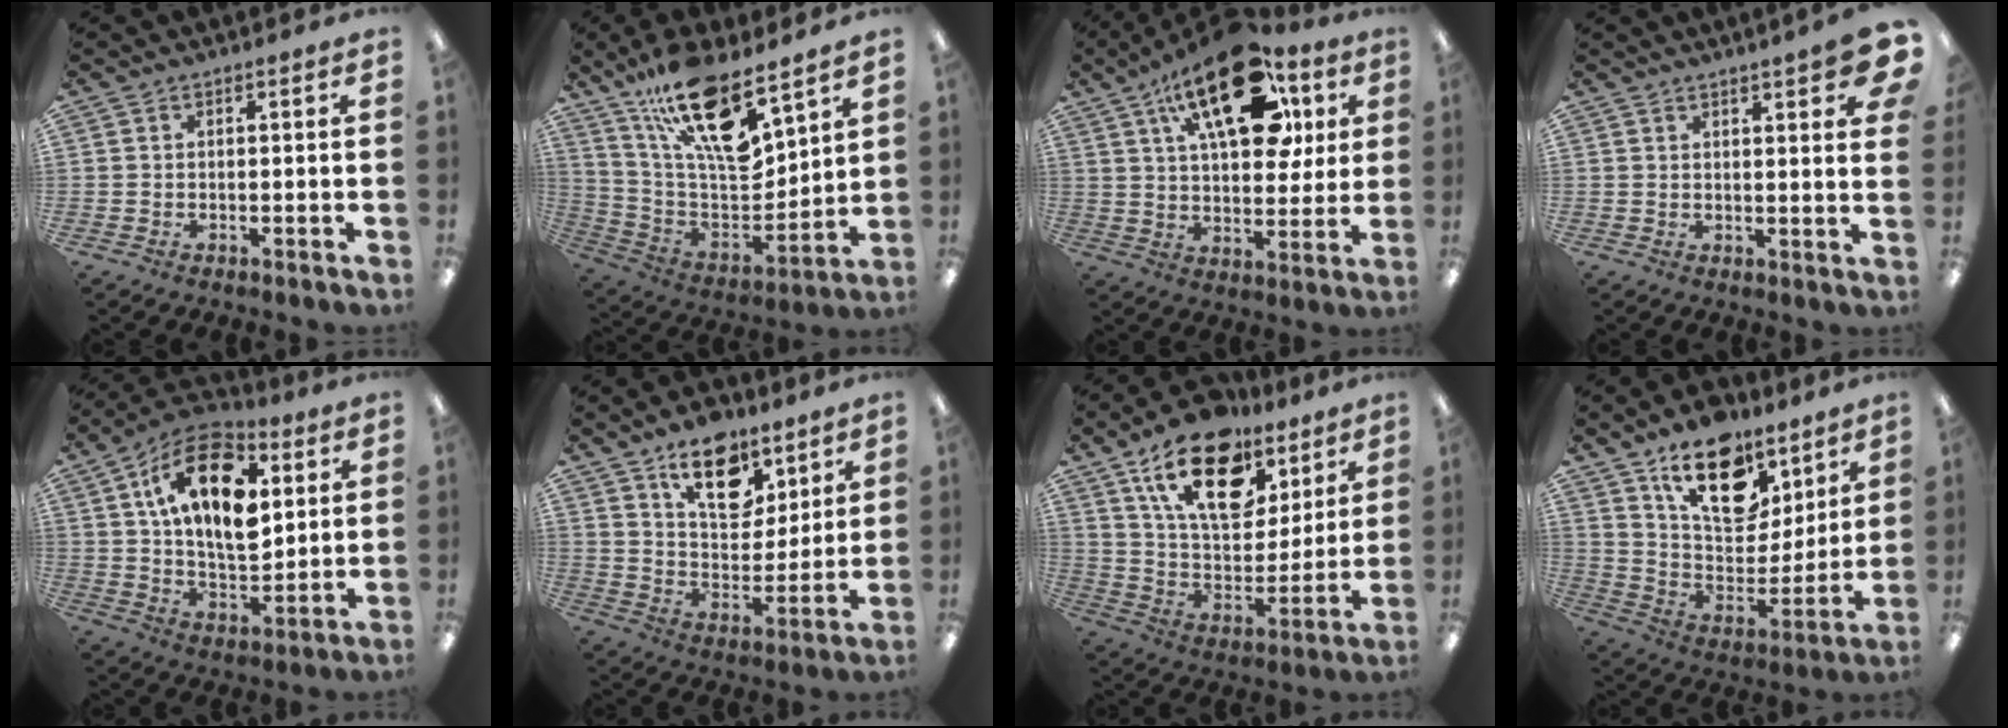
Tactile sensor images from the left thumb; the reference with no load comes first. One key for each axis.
{"total": 20.1, "fx": 13.4, "fy": 6.5, "fz": 13.4, "tx": -0.251, "ty": -0.088, "tz": 0.232}
{"total": 24.2, "fx": 12.0, "fy": 12.0, "fz": 17.2, "tx": -0.254, "ty": -0.044, "tz": 0.197}
{"total": 6.5, "fx": 4.3, "fy": 1.0, "fz": 4.7, "tx": -0.061, "ty": -0.022, "tz": 0.066}
{"total": 19.2, "fx": 7.4, "fy": 10.6, "fz": 14.1, "tx": -0.239, "ty": -0.010, "tz": 0.125}
{"total": 15.0, "fx": 9.4, "fy": 8.6, "fz": 7.9, "tx": -0.100, "ty": -0.048, "tz": 0.166}
{"total": 21.5, "fx": 12.4, "fy": 12.1, "fz": 12.8, "tx": -0.204, "ty": -0.058, "tz": 0.216}
{"total": 19.5, "fx": 12.4, "fy": 11.1, "fz": 10.3, "tx": -0.149, "ty": -0.077, "tz": 0.218}